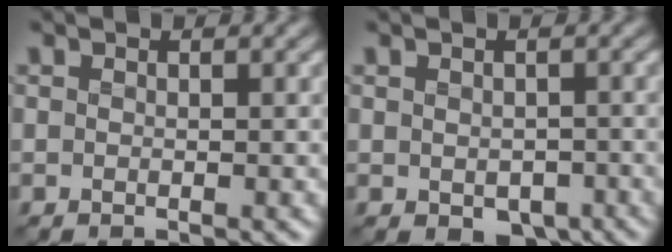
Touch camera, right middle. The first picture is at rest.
{"total": 3.5, "force": [-1.5, 2.2, 2.2], "torque": [-0.030, -0.021, -0.012]}